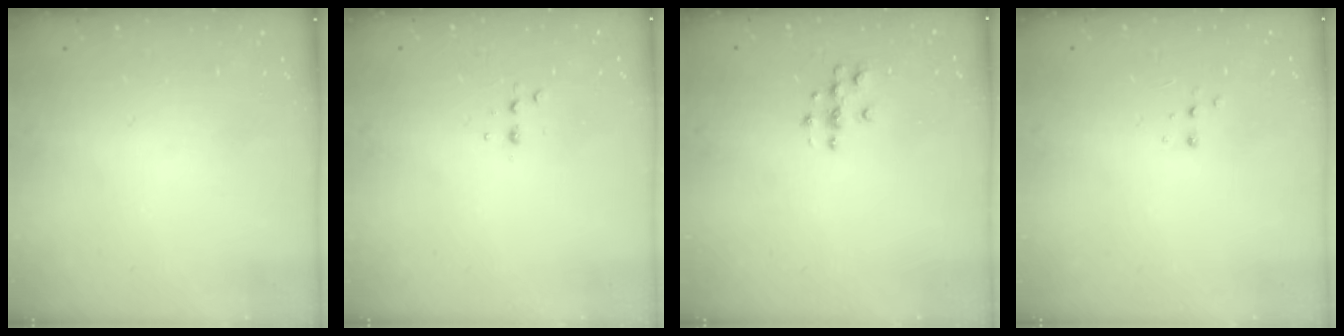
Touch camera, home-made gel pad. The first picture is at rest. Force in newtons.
{"total": 3.6, "press": 3.5, "slide": 1.1}
{"total": 3.7, "press": 3.7, "slide": 0.2}
{"total": 2.7, "press": 2.7, "slide": 0.5}